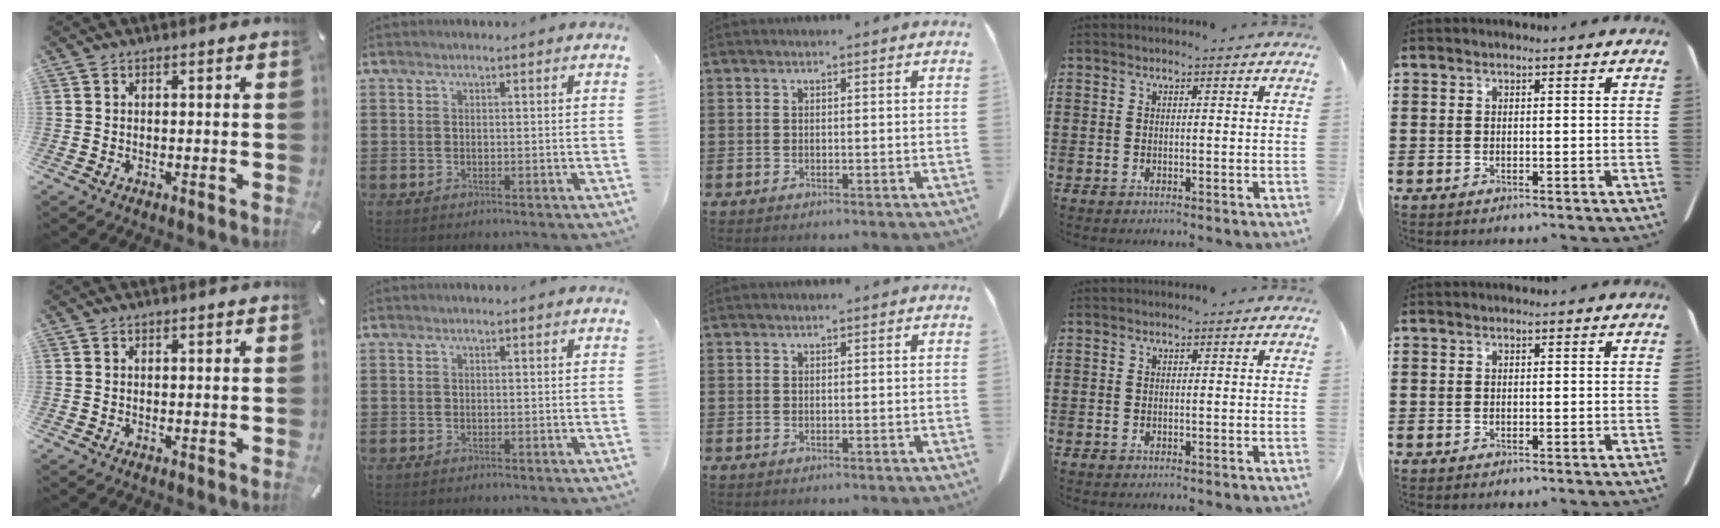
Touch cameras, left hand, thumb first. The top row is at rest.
{}